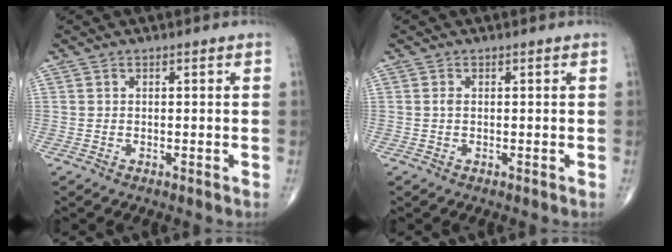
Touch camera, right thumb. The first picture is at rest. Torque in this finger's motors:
{"motor_torque": [-0.10, -0.07, 0.24, 0.28, 0.04]}